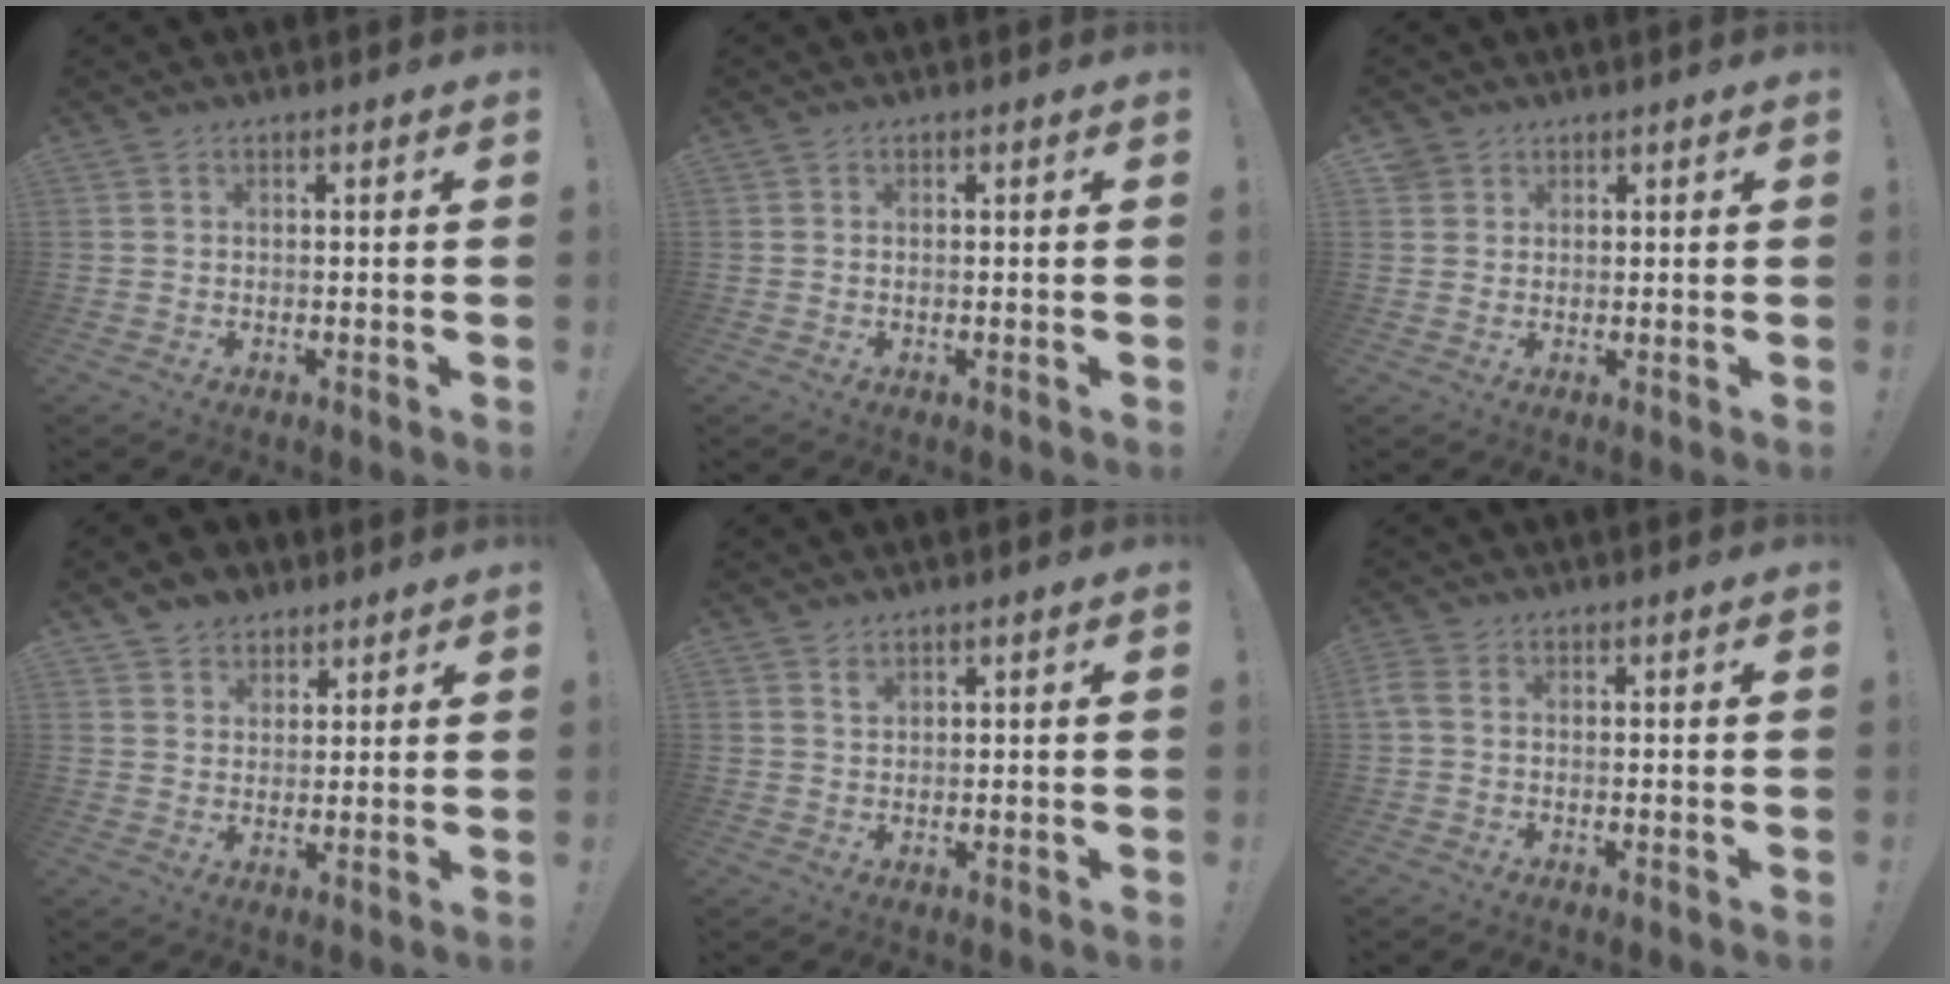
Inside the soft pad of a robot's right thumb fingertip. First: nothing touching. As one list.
[{"total": 0.0}, {"total": 2.6, "force": [1.6, 2.0, 0.4], "torque": [-0.007, -0.006, 0.031]}, {"total": 5.7, "force": [4.2, 3.8, 0.4], "torque": [-0.011, -0.029, 0.082]}, {"total": 1.3, "force": [1.1, 0.6, 0.4], "torque": [0.005, -0.010, 0.019]}, {"total": 1.7, "force": [0.0, 0.7, 1.5], "torque": [-0.027, 0.001, 0.002]}]